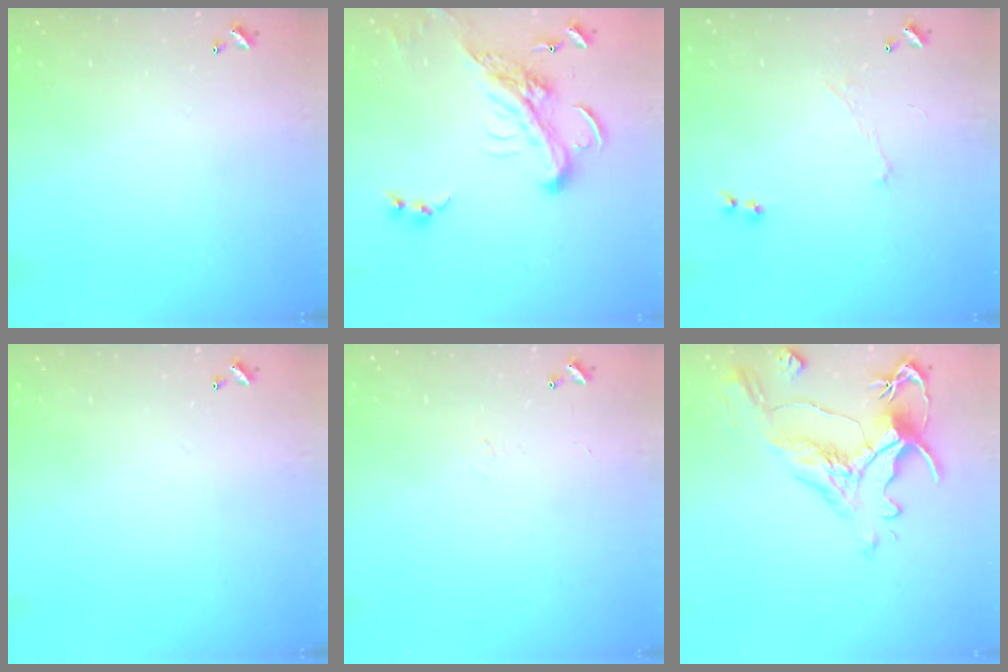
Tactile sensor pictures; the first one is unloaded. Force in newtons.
{"total": 6.7, "press": 6.5, "slide": 1.6}
{"total": 1.2, "press": 1.0, "slide": 0.8}
{"total": 0.0}
{"total": 0.6, "press": 0.4, "slide": 0.5}
{"total": 1.6, "press": 0.7, "slide": 1.4}